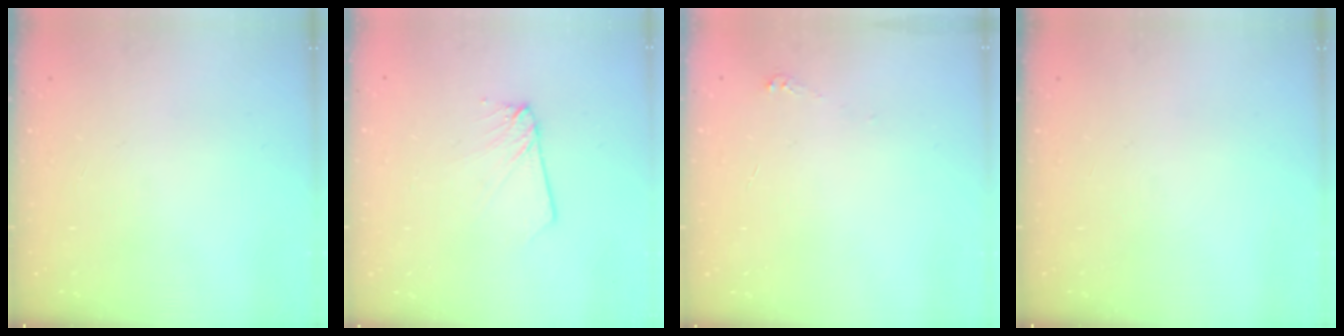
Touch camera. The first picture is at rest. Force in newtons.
{"total": 3.5, "press": 3.4, "slide": 0.3}
{"total": 2.5, "press": 2.5, "slide": 0.3}
{"total": 0.0}